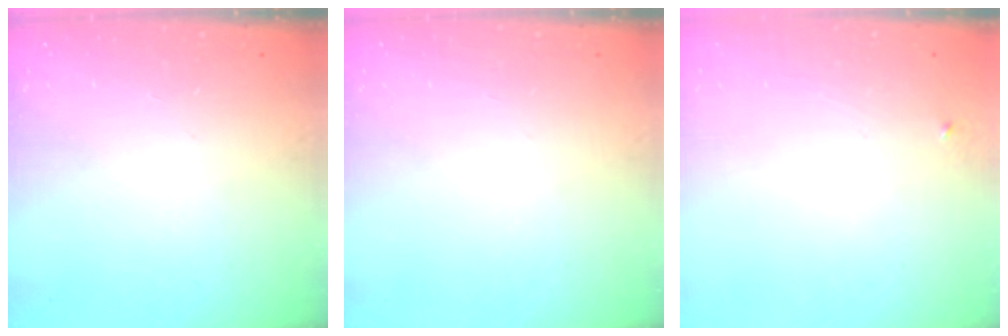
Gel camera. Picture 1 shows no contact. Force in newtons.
{"total": 0.0}
{"total": 2.3, "press": 2.3, "slide": 0.2}